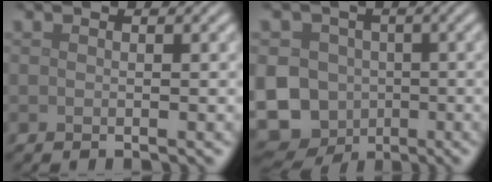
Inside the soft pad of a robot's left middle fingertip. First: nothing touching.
{"total": 13.5, "force": [-3.0, 12.2, 4.9], "torque": [-0.109, -0.014, -0.073]}